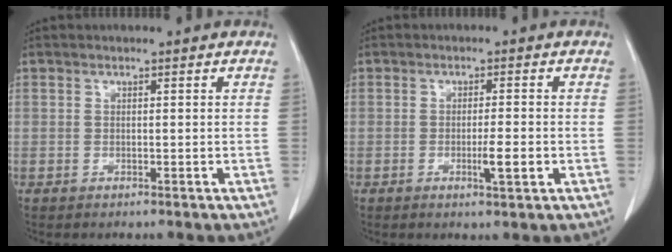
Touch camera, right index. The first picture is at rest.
{"total": 3.5, "force": [-1.0, 0.2, 3.3], "torque": [-0.053, -0.003, -0.013]}